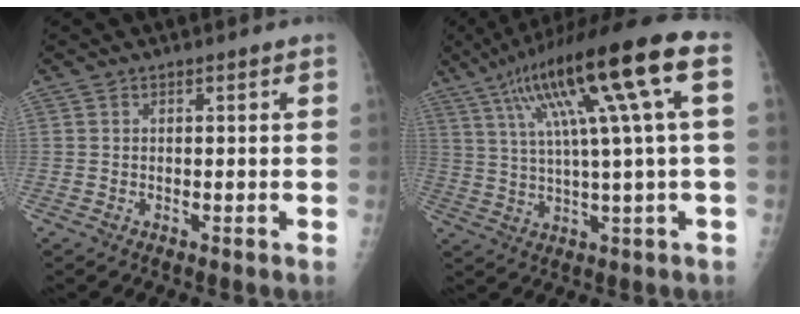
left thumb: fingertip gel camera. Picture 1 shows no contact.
{"total": 19.1, "force": [6.7, 1.7, 17.8], "torque": [-0.304, 0.018, 0.107]}